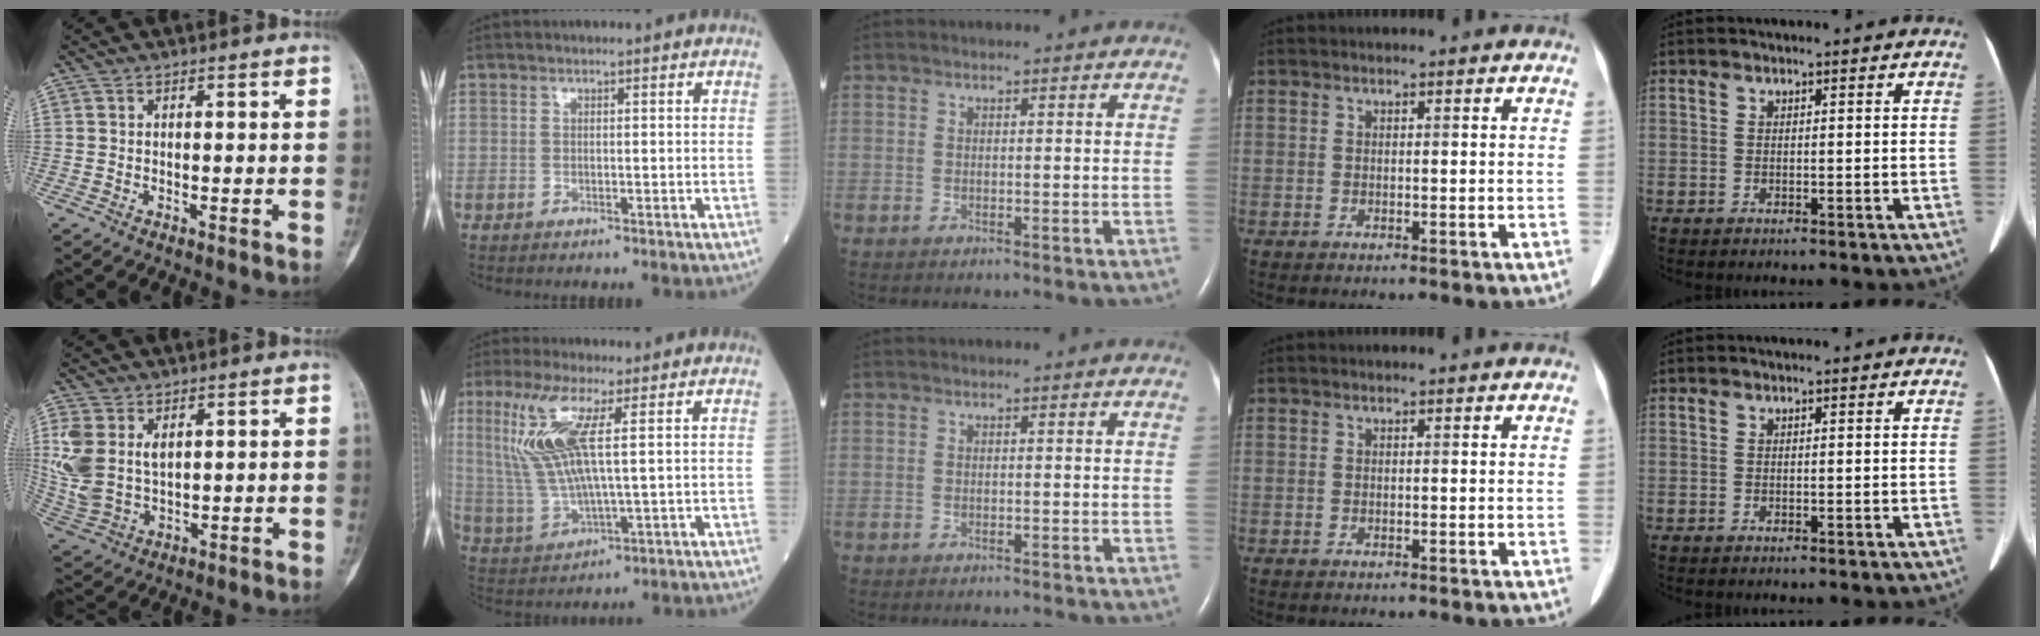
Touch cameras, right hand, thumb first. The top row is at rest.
{"thumb": {"total": 10.6, "force": [3.0, 7.0, 7.4], "torque": [-0.162, -0.007, 0.075]}, "index": {"total": 10.5, "force": [3.2, 1.3, 9.9], "torque": [-0.236, -0.001, 0.069]}, "middle": {"total": 2.5, "force": [-2.4, 0.2, 0.6], "torque": [-0.008, -0.005, -0.030]}}